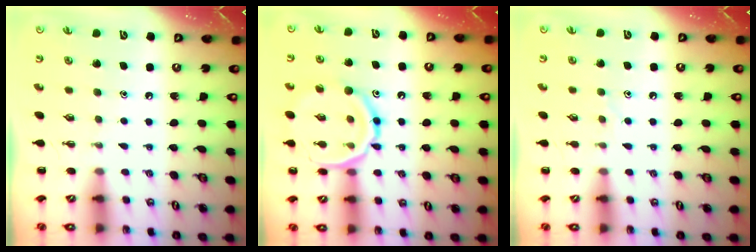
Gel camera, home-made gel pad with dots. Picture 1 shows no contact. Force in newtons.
{"total": 15.9, "press": 15.8, "slide": 1.7}
{"total": 4.8, "press": 4.6, "slide": 1.0}